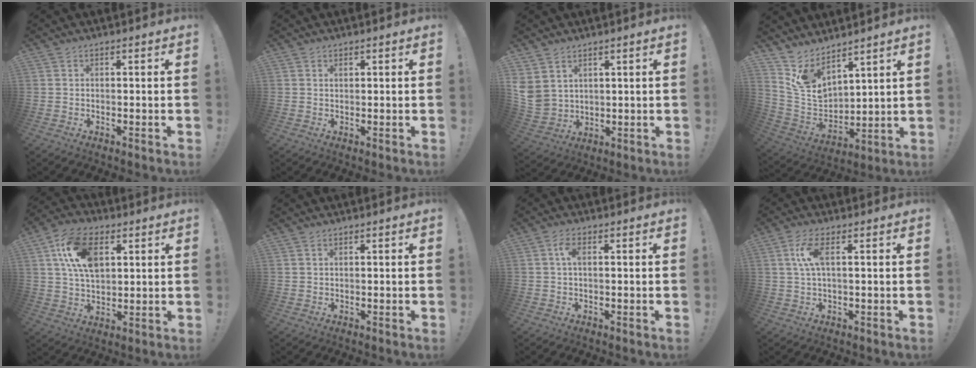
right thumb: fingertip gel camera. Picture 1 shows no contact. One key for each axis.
{"total": 0.7, "fx": 0.4, "fy": 0.5, "fz": 0.3, "tx": -0.006, "ty": -0.001, "tz": 0.008}
{"total": 6.1, "fx": 3.4, "fy": 4.5, "fz": 2.2, "tx": -0.053, "ty": -0.022, "tz": 0.071}
{"total": 9.6, "fx": 8.2, "fy": 4.1, "fz": 2.7, "tx": -0.074, "ty": -0.078, "tz": 0.163}
{"total": 14.9, "fx": 5.2, "fy": 9.1, "fz": 10.6, "tx": -0.195, "ty": 0.001, "tz": 0.097}
{"total": 0.7, "fx": 0.5, "fy": 0.4, "fz": 0.3, "tx": -0.006, "ty": -0.001, "tz": 0.009}
{"total": 3.7, "fx": 0.6, "fy": 1.5, "fz": 3.4, "tx": -0.067, "ty": 0.008, "tz": 0.008}
{"total": 6.4, "fx": 1.4, "fy": 1.9, "fz": 5.9, "tx": -0.111, "ty": 0.003, "tz": 0.025}